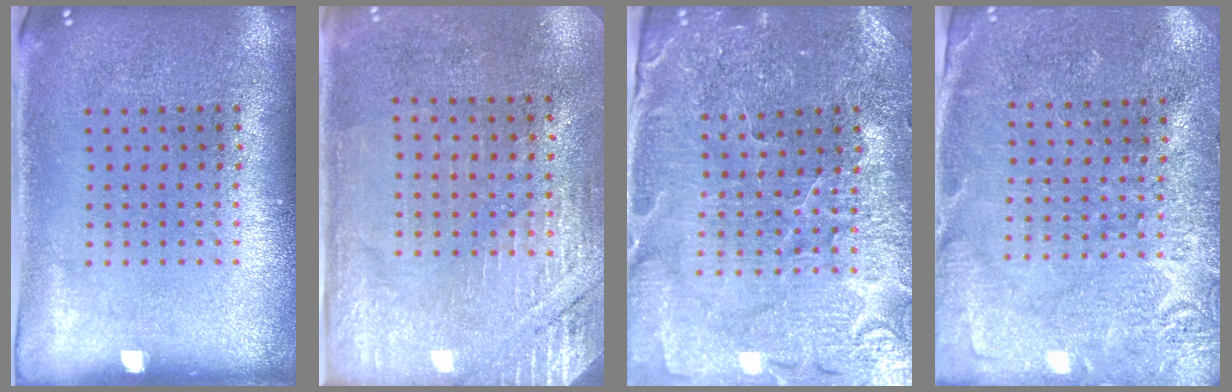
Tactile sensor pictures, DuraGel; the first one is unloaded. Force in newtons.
{"total": 2.8, "press": 2.5, "slide": 1.2}
{"total": 3.3, "press": 3.3, "slide": 0.3}
{"total": 2.7, "press": 2.7, "slide": 0.2}